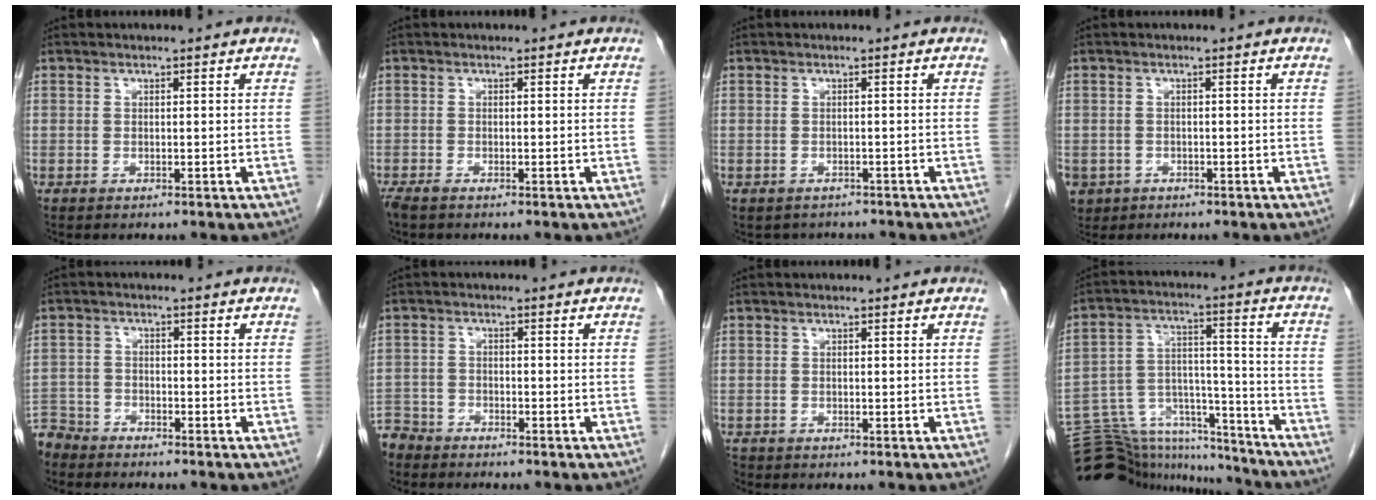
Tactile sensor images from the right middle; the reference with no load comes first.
{"total": 1.4, "force": [-1.1, 0.2, 0.8], "torque": [-0.020, -0.005, -0.022]}
{"total": 3.0, "force": [-2.6, 1.5, 0.0], "torque": [-0.002, 0.004, -0.035]}
{"total": 4.1, "force": [-2.2, 3.3, 0.9], "torque": [-0.020, 0.001, -0.032]}
{"total": 5.7, "force": [-5.4, 1.9, -0.1], "torque": [0.003, -0.010, -0.108]}
{"total": 4.9, "force": [-4.6, 1.6, -0.3], "torque": [0.004, -0.008, -0.093]}
{"total": 1.2, "force": [-1.0, 0.5, 0.0], "torque": [-0.008, -0.003, -0.018]}
{"total": 18.8, "force": [-17.6, 5.8, 3.0], "torque": [-0.077, 0.057, -0.266]}